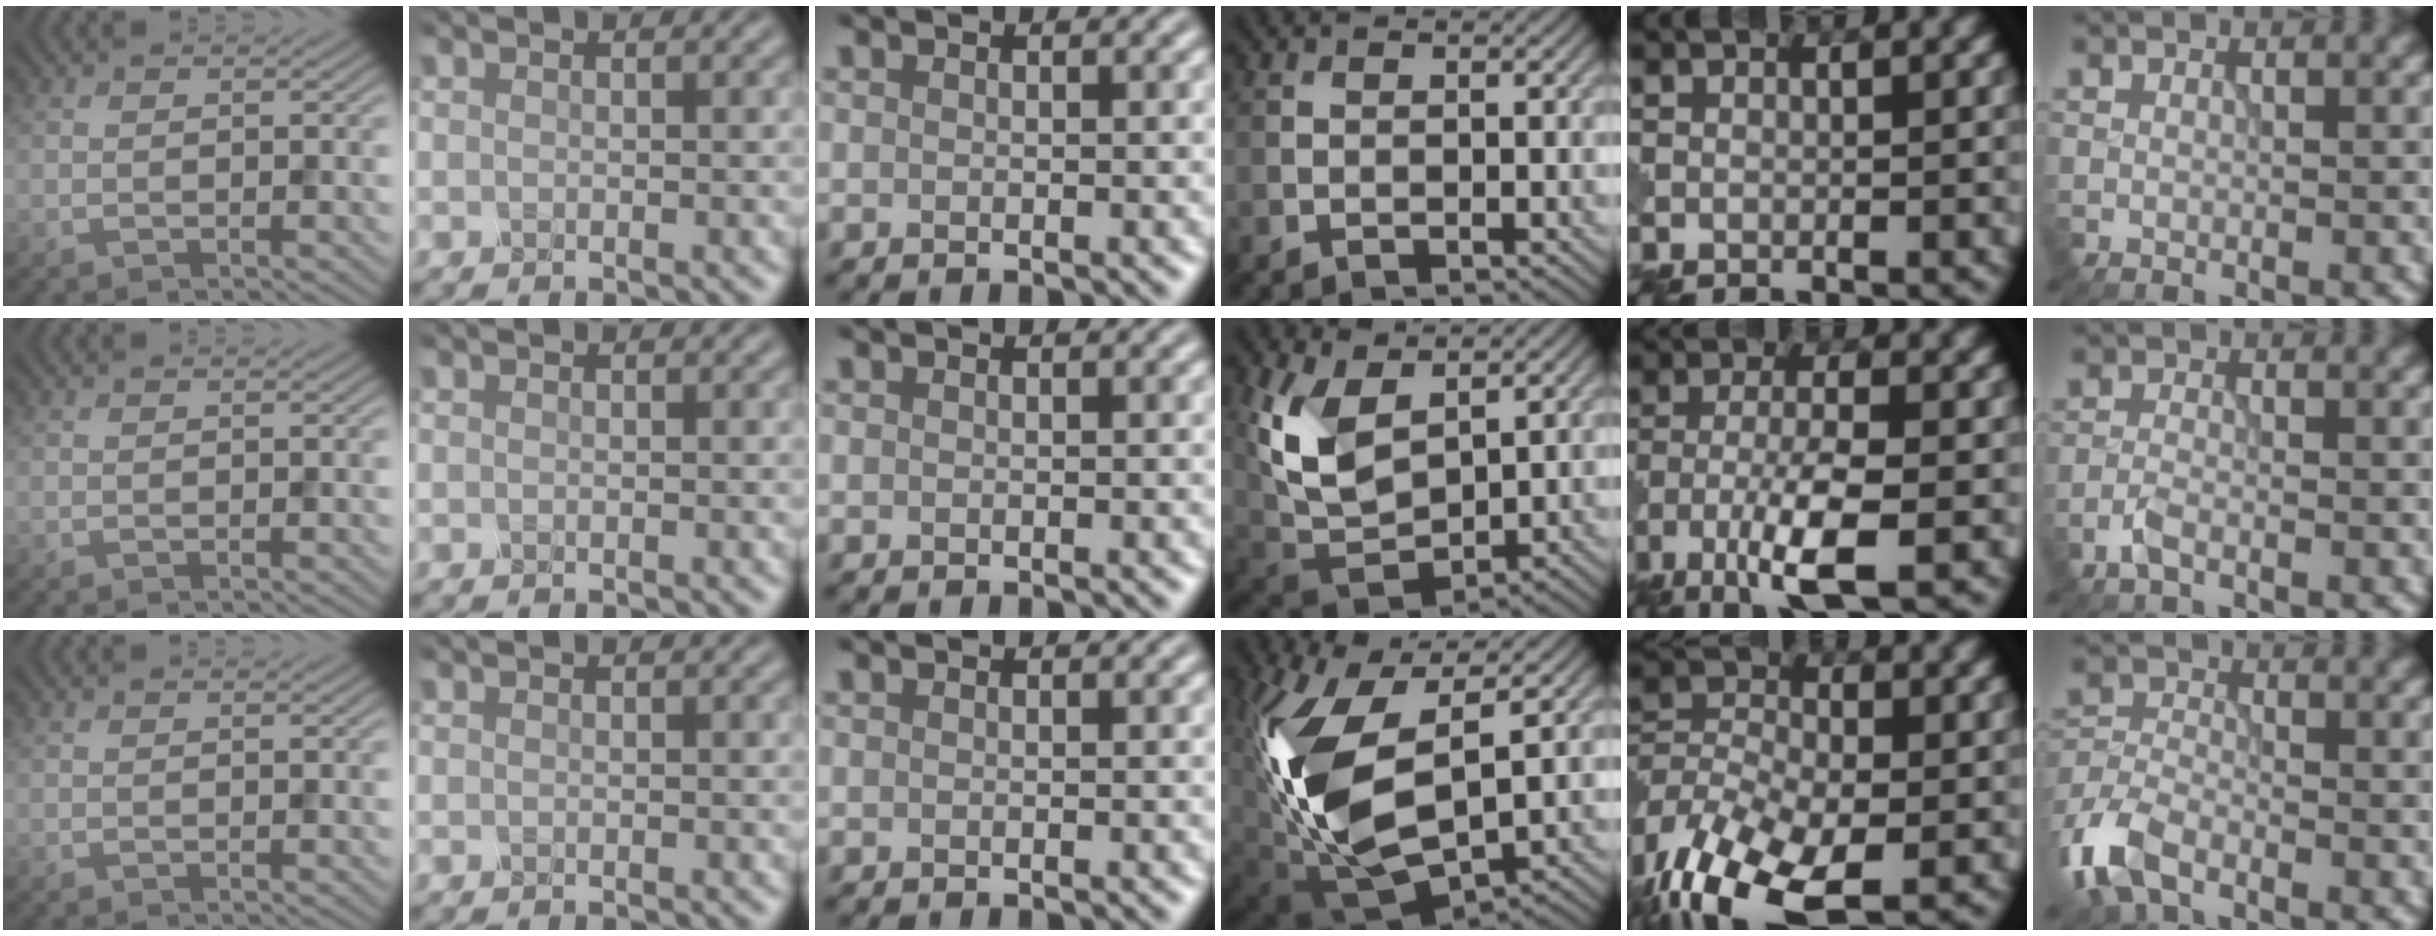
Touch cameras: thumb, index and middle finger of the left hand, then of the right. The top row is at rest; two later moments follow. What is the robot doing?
{"motion": "squeeze", "object": "clothespin"}